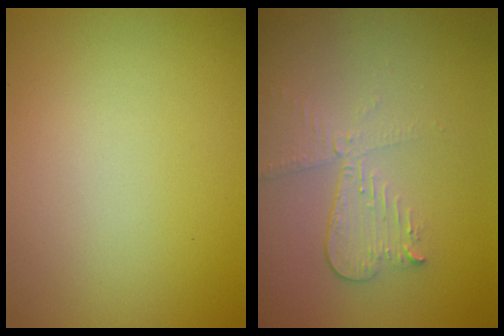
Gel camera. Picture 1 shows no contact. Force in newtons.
{"total": 3.0, "press": 2.7, "slide": 1.5}